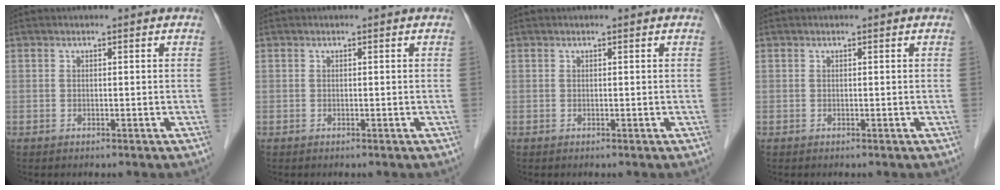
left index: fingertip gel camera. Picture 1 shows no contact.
{"total": 0.0}
{"total": 0.0}
{"total": 0.0}